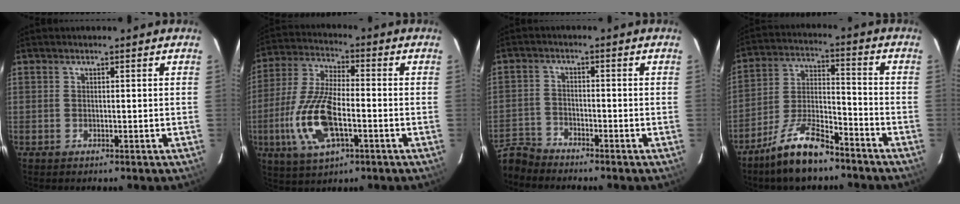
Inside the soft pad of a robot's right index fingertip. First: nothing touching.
{"total": 15.1, "force": [-4.4, 6.1, 13.1], "torque": [-0.285, -0.006, -0.082]}
{"total": 5.5, "force": [-5.4, 1.2, 0.2], "torque": [-0.019, 0.007, -0.117]}
{"total": 12.7, "force": [-9.6, 3.7, 7.5], "torque": [-0.158, 0.004, -0.174]}